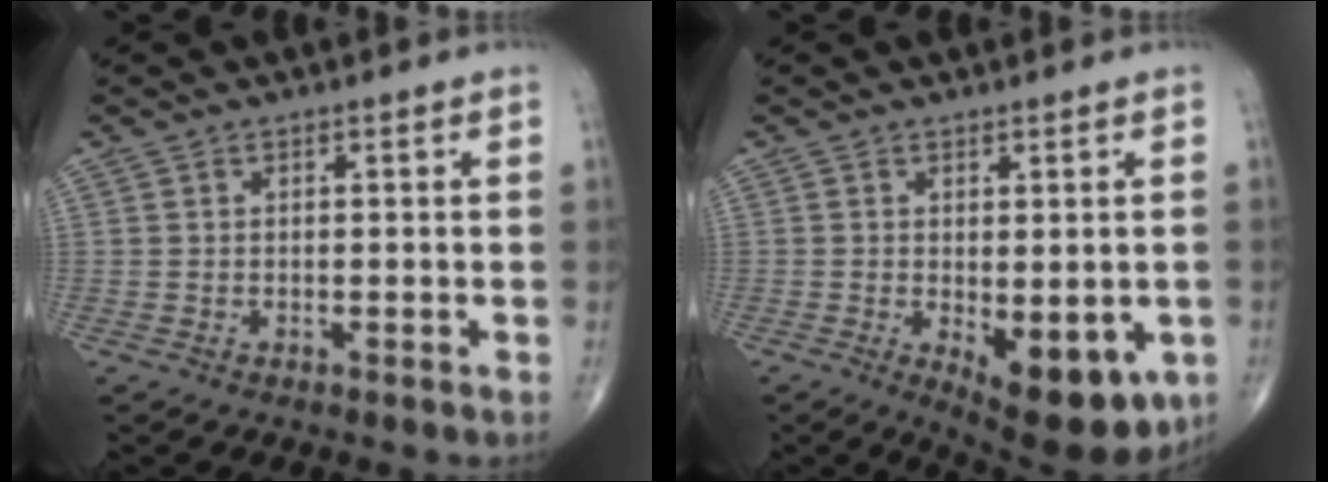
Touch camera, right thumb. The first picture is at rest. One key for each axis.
{"total": 12.2, "fx": -4.0, "fy": 5.4, "fz": 10.2, "tx": -0.116, "ty": -0.015, "tz": -0.041}